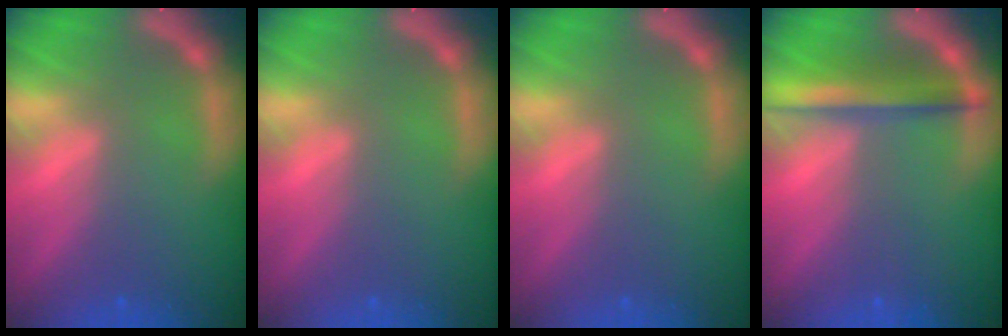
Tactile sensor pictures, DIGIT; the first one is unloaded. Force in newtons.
{"total": 0.0}
{"total": 0.0}
{"total": 4.4}